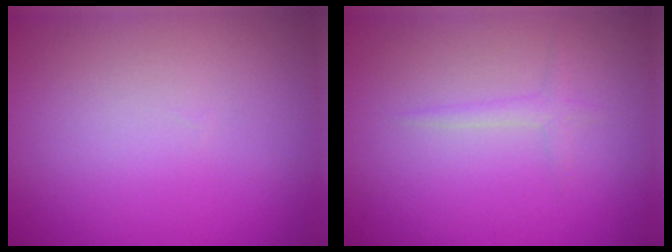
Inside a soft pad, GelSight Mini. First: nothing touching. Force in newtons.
{"total": 1.3, "press": 1.3, "slide": 0.0}